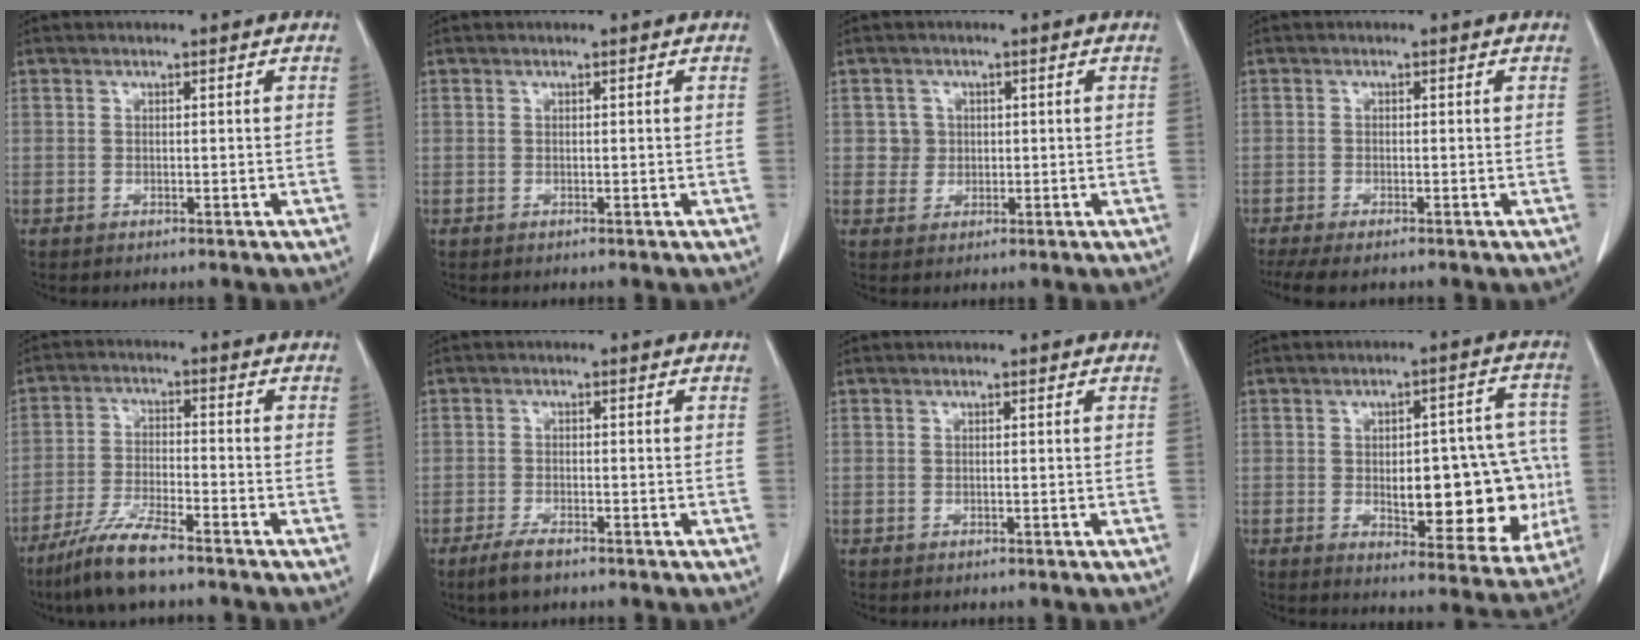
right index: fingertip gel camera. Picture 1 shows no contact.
{"total": 0.0}
{"total": 2.6, "force": [0.6, 2.5, 0.1], "torque": [0.009, 0.006, 0.011]}
{"total": 5.5, "force": [-4.2, 1.2, 3.4], "torque": [-0.051, -0.008, -0.066]}
{"total": 8.0, "force": [-6.1, 0.7, 5.1], "torque": [-0.105, -0.019, -0.117]}
{"total": 3.2, "force": [-2.3, 1.1, 2.0], "torque": [-0.044, -0.002, -0.038]}
{"total": 0.0}
{"total": 16.9, "force": [-2.2, 6.8, 15.3], "torque": [-0.162, 0.026, -0.007]}